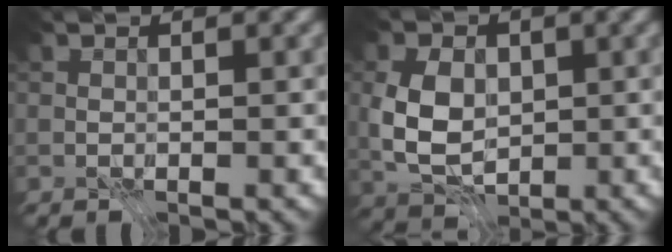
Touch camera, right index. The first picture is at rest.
{"total": 5.6, "force": [-0.4, 3.9, 4.0], "torque": [-0.089, 0.000, -0.014]}